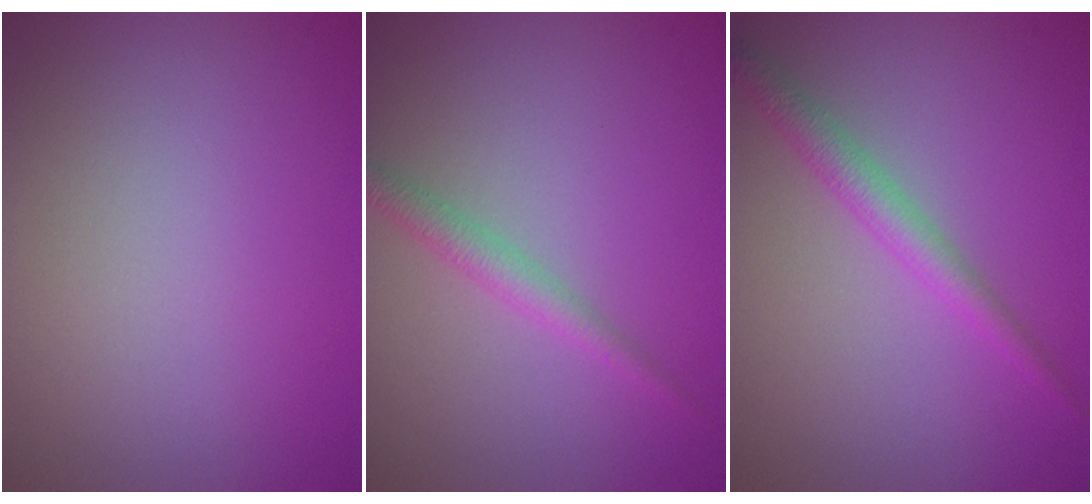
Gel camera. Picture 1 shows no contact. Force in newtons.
{"total": 1.9, "press": 1.9, "slide": 0.0}
{"total": 2.4, "press": 2.4, "slide": 0.1}